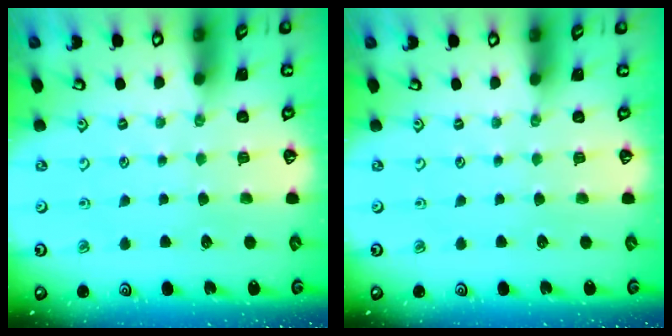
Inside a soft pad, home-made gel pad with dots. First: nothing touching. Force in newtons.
{"total": 0.0}